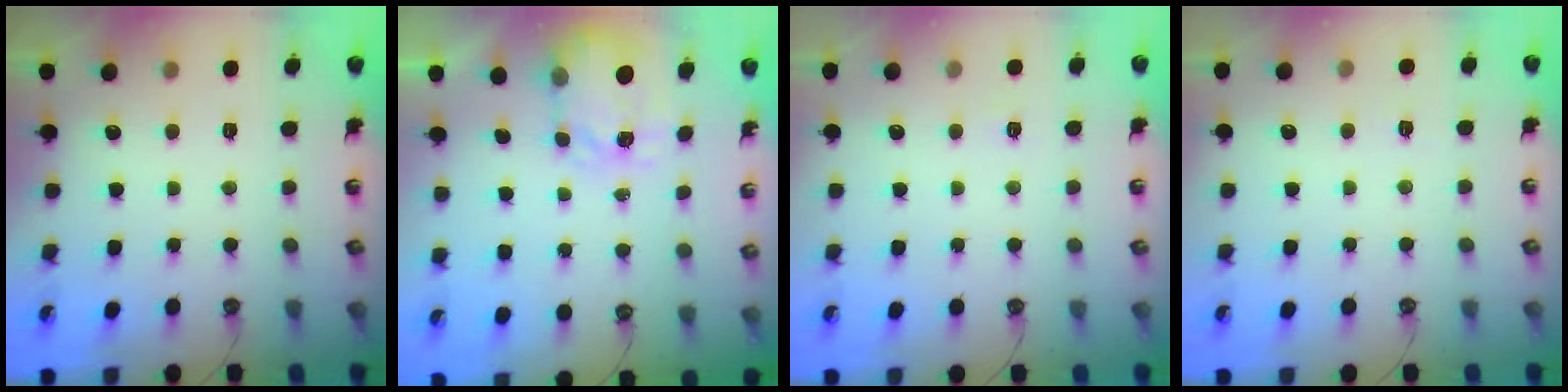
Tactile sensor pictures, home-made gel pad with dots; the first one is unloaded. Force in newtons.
{"total": 3.8, "press": 3.7, "slide": 0.5}
{"total": 2.7, "press": 2.7, "slide": 0.3}
{"total": 2.7, "press": 2.7, "slide": 0.4}